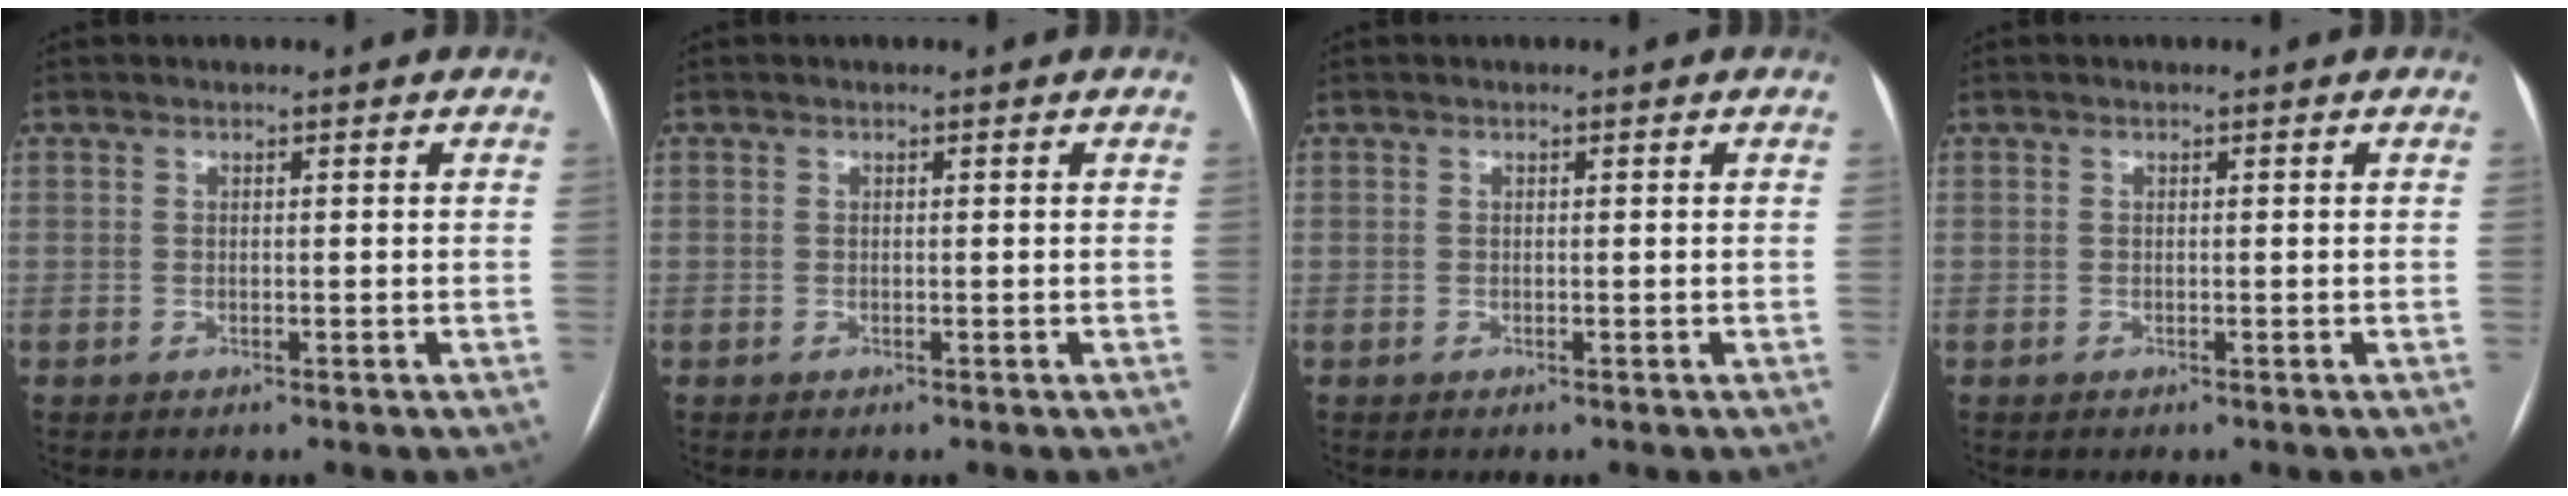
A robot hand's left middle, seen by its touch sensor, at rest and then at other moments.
{"total": 0.0}
{"total": 0.0}
{"total": 0.0}